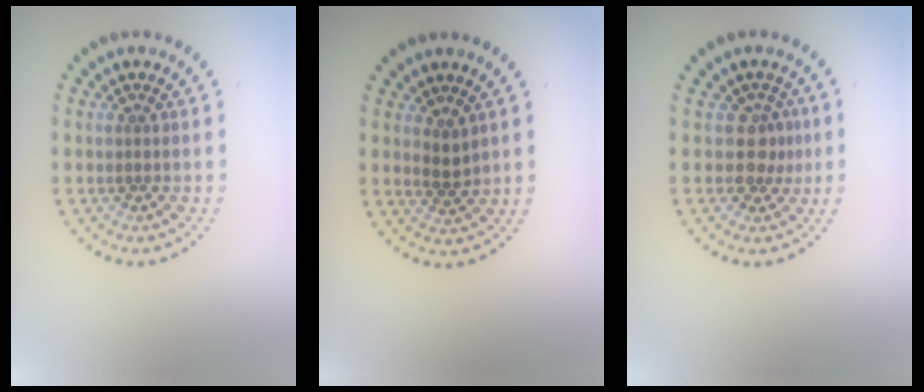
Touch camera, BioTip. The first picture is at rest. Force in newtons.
{"total": 1.5, "press": 1.3, "slide": 0.7}
{"total": 1.9, "press": 1.5, "slide": 1.2}